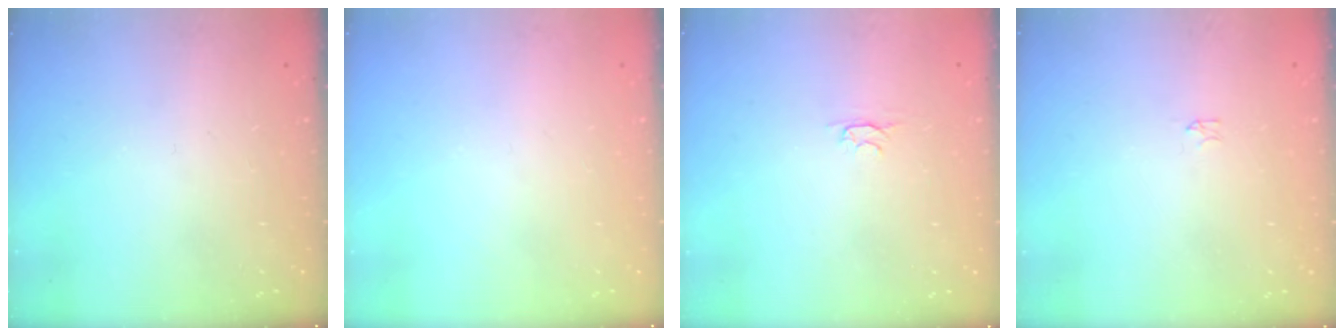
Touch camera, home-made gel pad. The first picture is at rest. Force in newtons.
{"total": 0.0}
{"total": 2.4, "press": 2.3, "slide": 0.5}
{"total": 0.0}